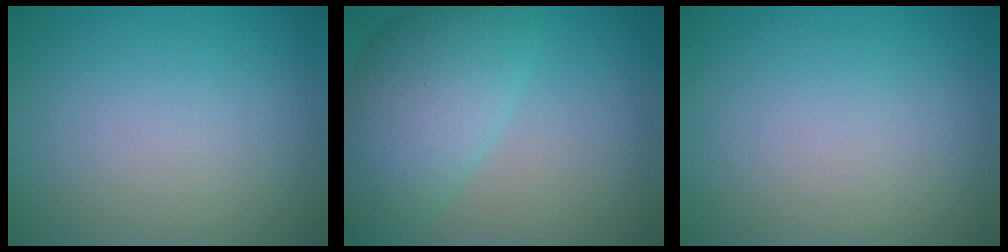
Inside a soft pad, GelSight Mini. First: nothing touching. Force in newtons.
{"total": 7.4, "press": 7.4, "slide": 0.1}
{"total": 0.0}